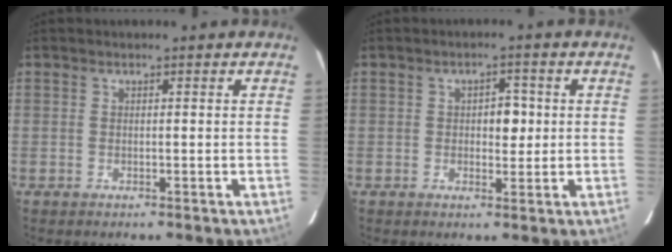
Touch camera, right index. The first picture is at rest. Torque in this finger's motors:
{"motor_torque": [0.21, 0.16, 0.03, 0.03]}